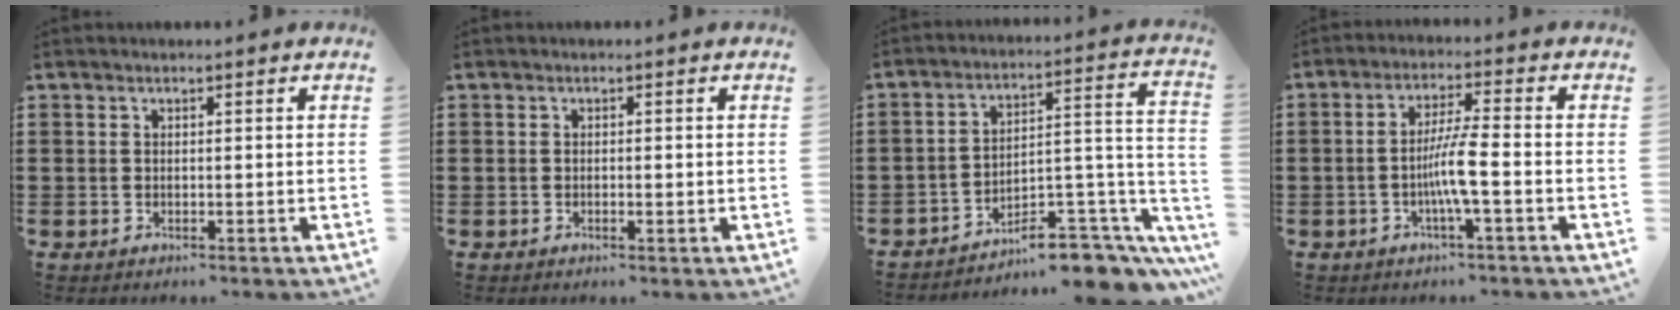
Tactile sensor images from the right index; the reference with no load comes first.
{"total": 0.7, "force": [-0.3, 0.1, 0.6], "torque": [-0.010, -0.004, -0.004]}
{"total": 9.2, "force": [-7.3, 2.8, 4.8], "torque": [-0.057, 0.017, -0.136]}
{"total": 5.8, "force": [-1.7, 0.1, 5.6], "torque": [-0.112, -0.009, -0.039]}